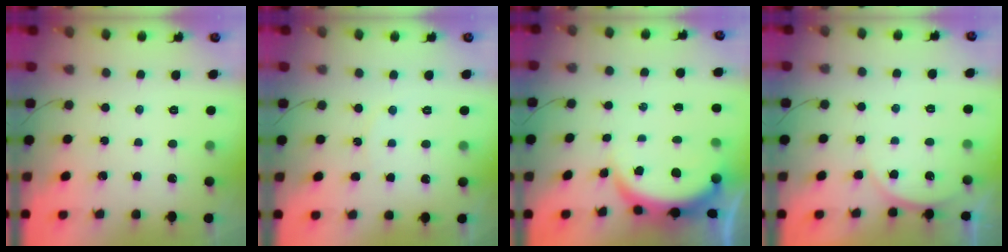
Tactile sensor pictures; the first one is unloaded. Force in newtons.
{"total": 4.5, "press": 4.5, "slide": 0.5}
{"total": 5.6, "press": 5.5, "slide": 1.3}
{"total": 4.0, "press": 4.0, "slide": 0.5}